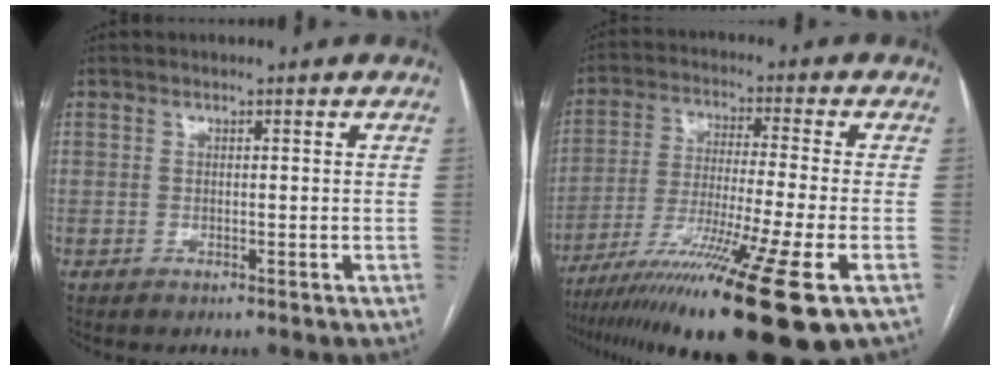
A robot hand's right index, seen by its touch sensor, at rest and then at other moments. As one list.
[{"total": 21.5, "force": [-12.4, 0.0, 17.5], "torque": [-0.275, -0.056, -0.215]}]